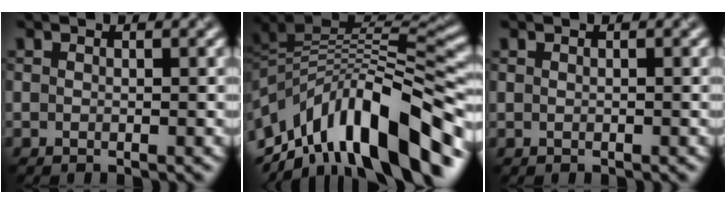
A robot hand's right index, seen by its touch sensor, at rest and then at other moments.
{"total": 13.1, "force": [-4.7, 5.9, 10.7], "torque": [-0.179, 0.016, -0.075]}
{"total": 0.0}